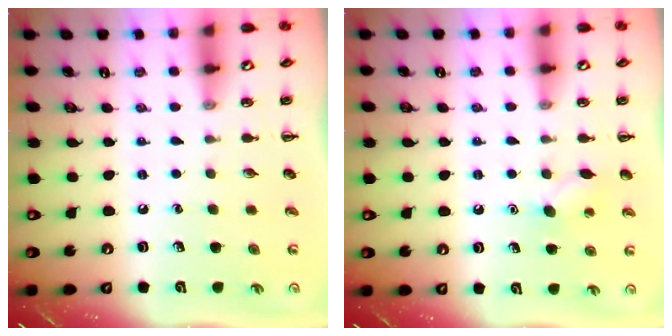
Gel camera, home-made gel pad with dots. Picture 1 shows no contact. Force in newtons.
{"total": 7.2, "press": 7.0, "slide": 1.9}